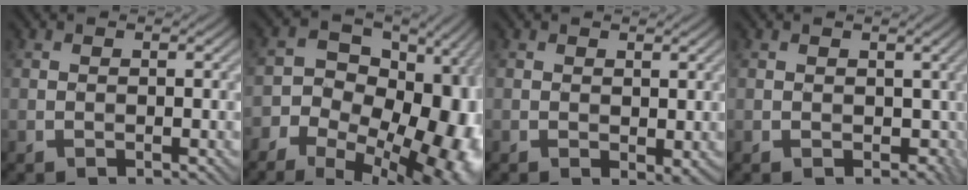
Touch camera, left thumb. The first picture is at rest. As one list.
[{"total": 20.7, "force": [-9.2, 13.7, 12.5], "torque": [-0.185, -0.022, -0.101]}, {"total": 1.4, "force": [-0.1, 0.8, 1.1], "torque": [-0.018, -0.005, 0.001]}, {"total": 2.4, "force": [0.2, 2.2, 0.9], "torque": [-0.014, -0.007, 0.005]}]